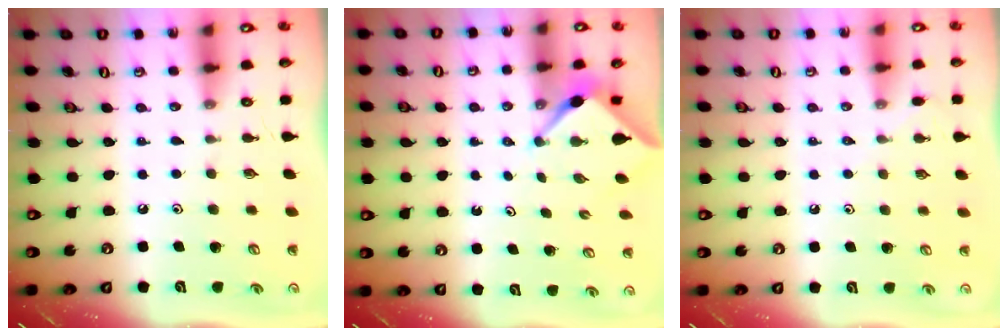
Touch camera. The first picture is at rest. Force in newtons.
{"total": 3.3, "press": 3.2, "slide": 0.3}
{"total": 2.9, "press": 2.9, "slide": 0.6}